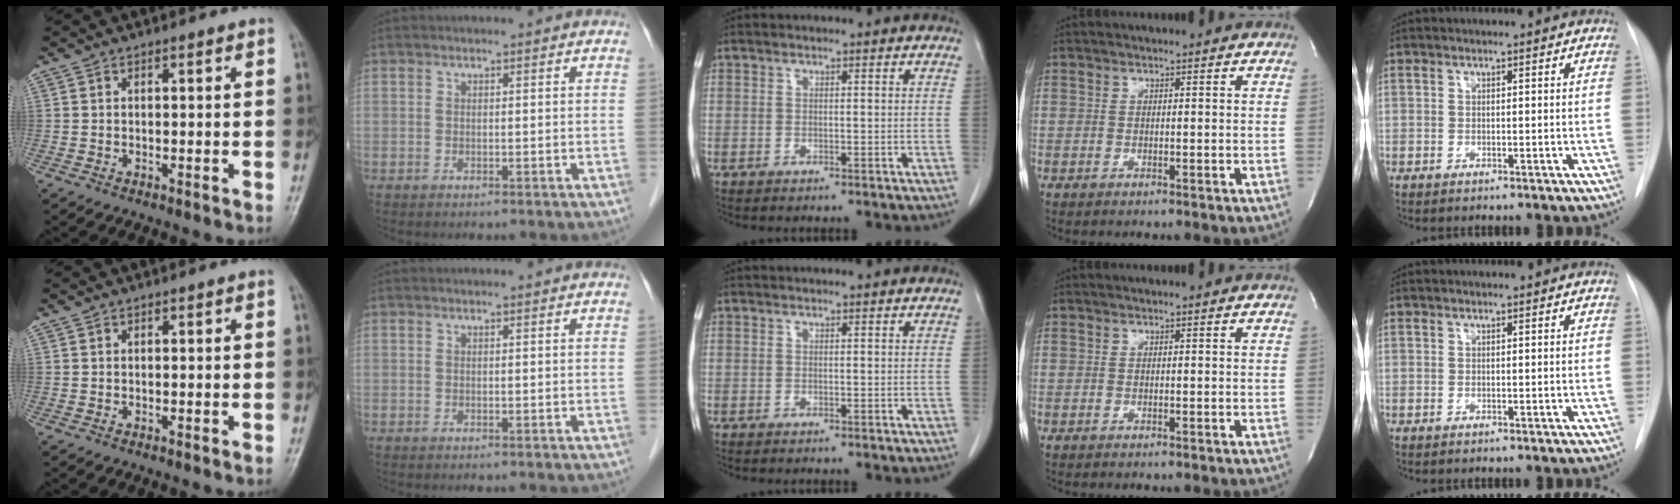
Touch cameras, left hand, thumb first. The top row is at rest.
{}